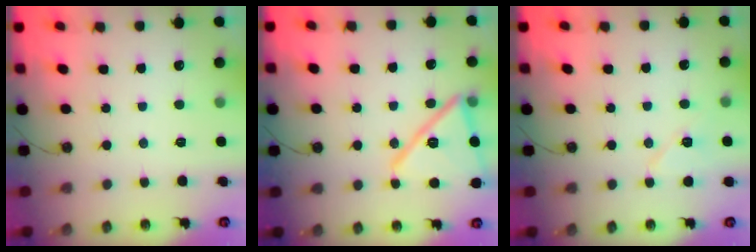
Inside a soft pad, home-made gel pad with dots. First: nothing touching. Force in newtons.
{"total": 19.2, "press": 19.2, "slide": 0.5}
{"total": 7.3, "press": 7.2, "slide": 1.2}